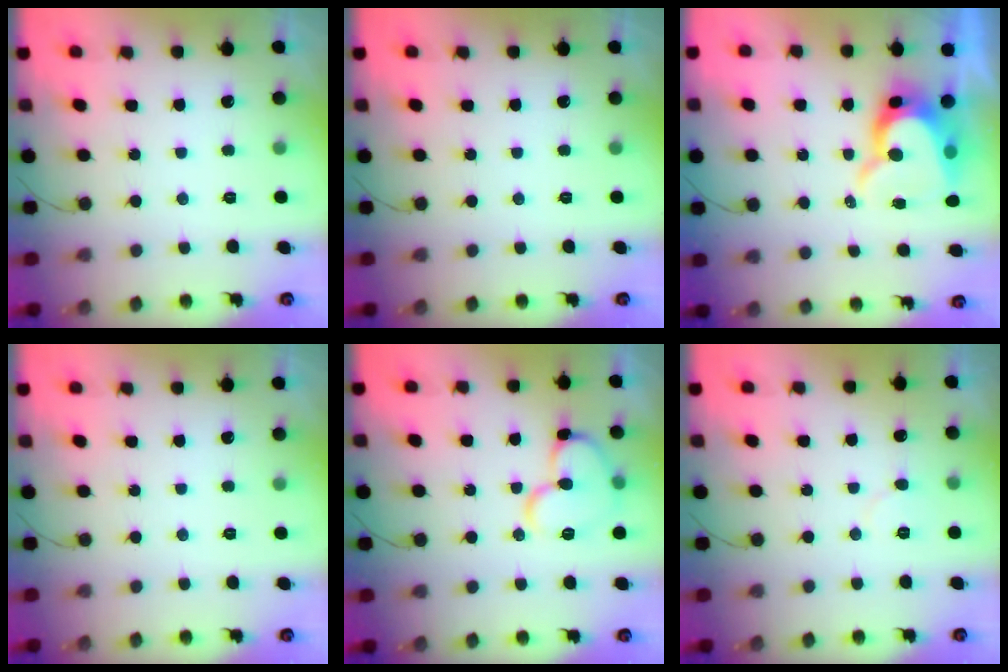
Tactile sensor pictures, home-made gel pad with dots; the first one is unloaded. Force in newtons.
{"total": 0.0}
{"total": 11.5, "press": 11.5, "slide": 0.9}
{"total": 0.0}
{"total": 12.9, "press": 12.8, "slide": 1.8}
{"total": 3.7, "press": 3.7, "slide": 0.3}